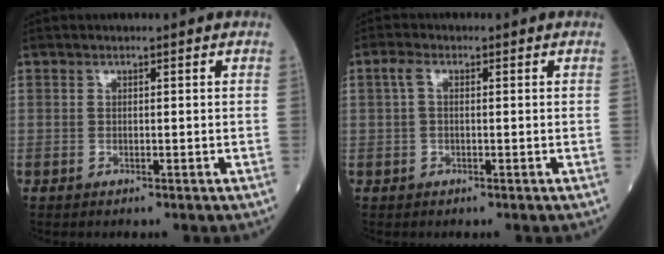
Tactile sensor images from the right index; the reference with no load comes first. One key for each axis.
{"total": 2.1, "fx": 0.5, "fy": 1.1, "fz": 1.8, "tx": -0.044, "ty": 0.015, "tz": 0.012}